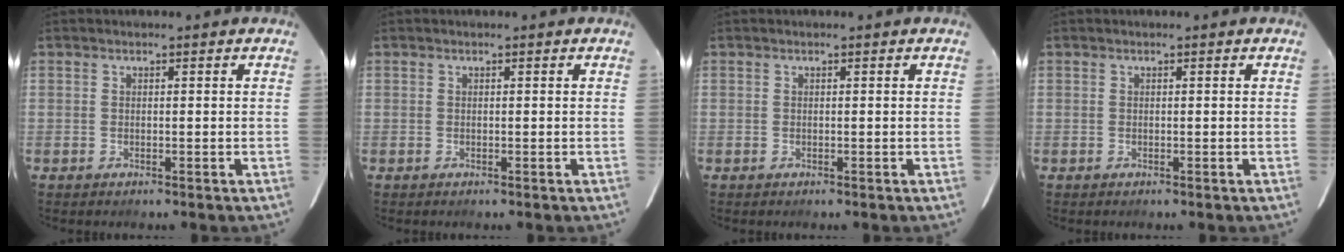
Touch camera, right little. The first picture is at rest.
{"total": 0.0}
{"total": 0.0}
{"total": 0.0}